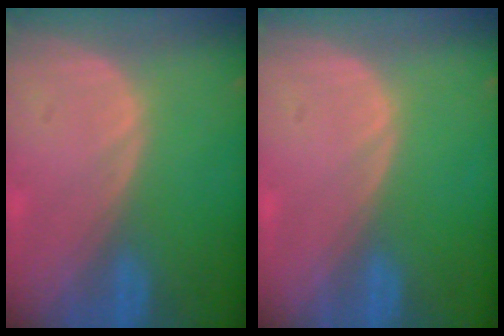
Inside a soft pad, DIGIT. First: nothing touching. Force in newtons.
{"total": 0.0}